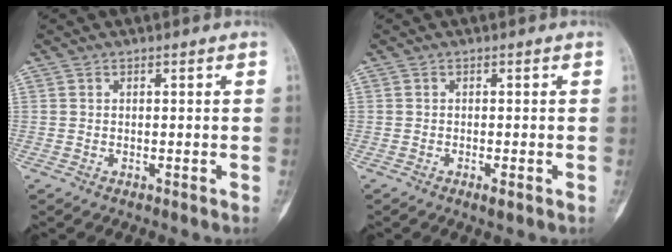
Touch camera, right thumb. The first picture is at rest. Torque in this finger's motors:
{"motor_torque": [-0.22, 0.00, -0.06, 0.26, 0.00]}